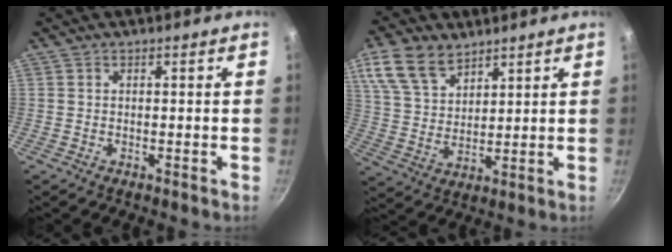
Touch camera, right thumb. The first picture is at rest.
{"total": 11.2, "force": [7.0, 6.5, 5.9], "torque": [-0.103, -0.021, 0.143]}